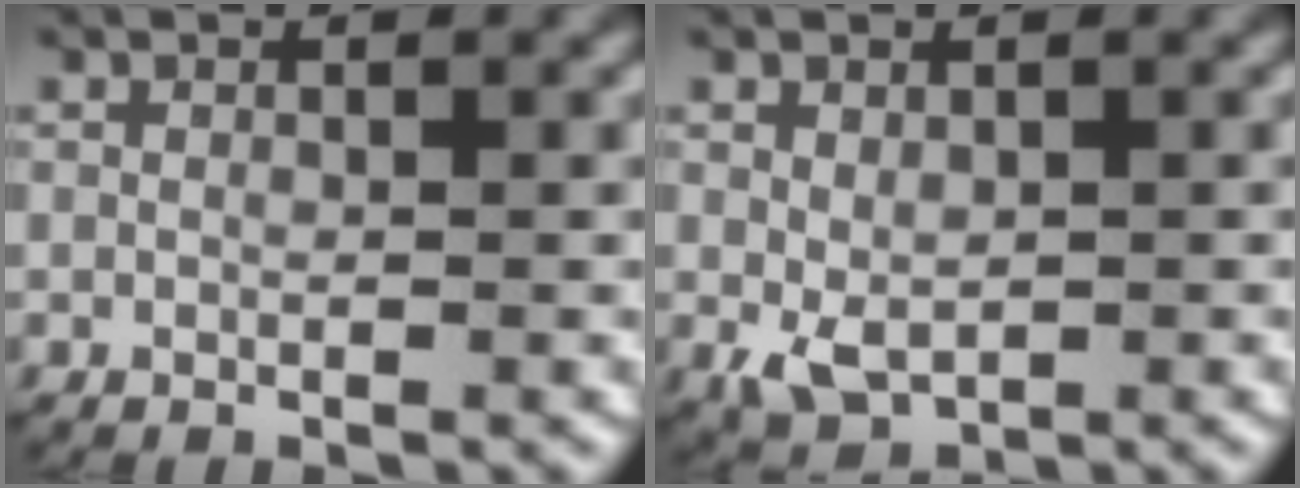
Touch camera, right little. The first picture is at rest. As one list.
[{"total": 2.9, "force": [-0.4, 2.0, 2.1], "torque": [-0.048, -0.024, 0.006]}]